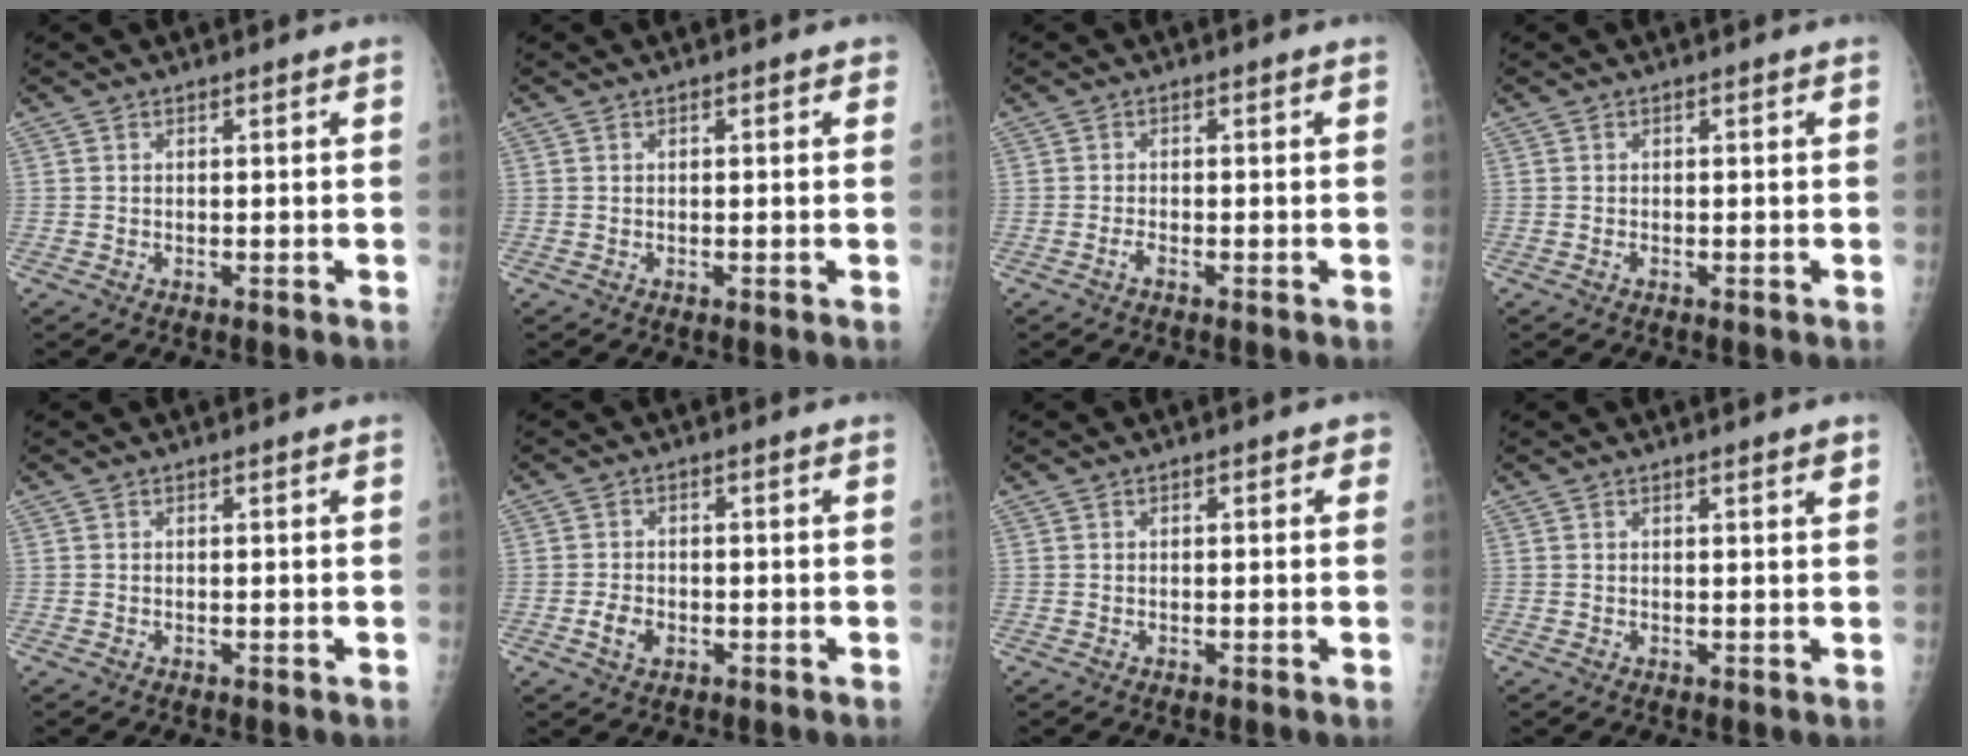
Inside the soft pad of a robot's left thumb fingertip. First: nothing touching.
{"total": 1.1, "force": [0.4, 0.5, 0.8], "torque": [-0.007, 0.001, 0.004]}
{"total": 1.1, "force": [-0.9, 0.2, 0.6], "torque": [-0.015, 0.003, -0.019]}
{"total": 0.0}
{"total": 0.0}
{"total": 3.3, "force": [-1.4, 2.2, 1.9], "torque": [-0.031, 0.006, -0.023]}
{"total": 1.9, "force": [0.6, 1.0, 1.5], "torque": [-0.008, 0.003, 0.002]}
{"total": 1.4, "force": [0.9, 0.1, 1.1], "torque": [-0.014, -0.005, 0.012]}